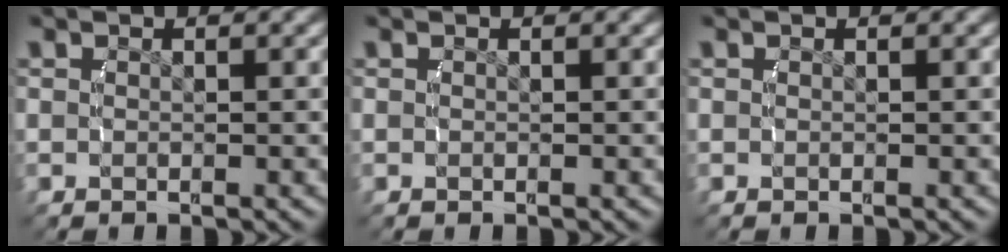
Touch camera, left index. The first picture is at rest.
{"total": 0.0}
{"total": 0.0}